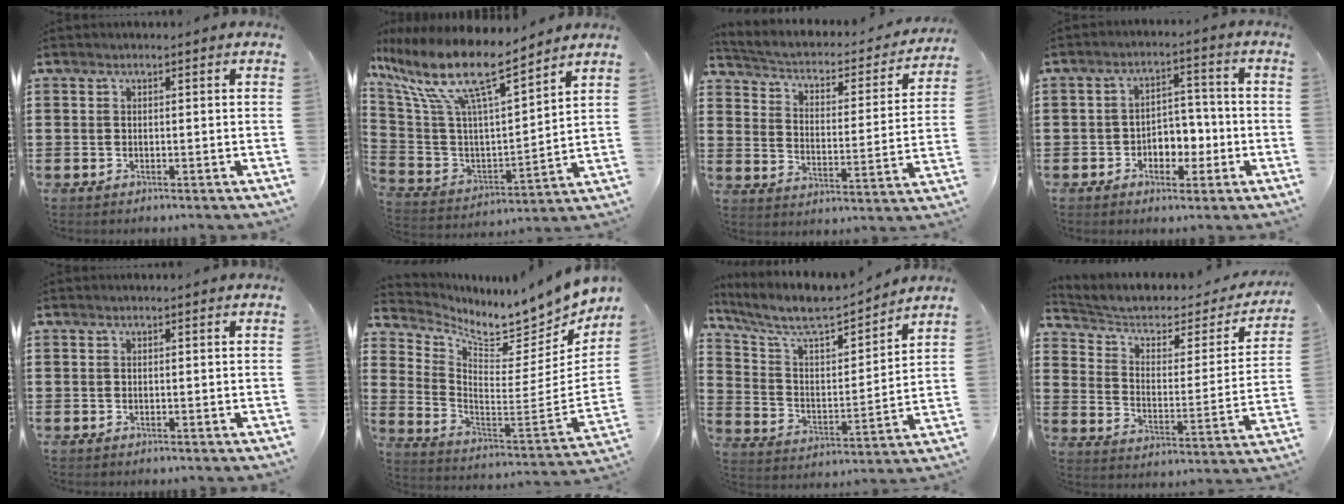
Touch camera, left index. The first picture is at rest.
{"total": 13.7, "force": [9.5, 2.7, 9.5], "torque": [-0.225, -0.059, 0.158]}
{"total": 2.3, "force": [1.6, 1.1, 1.4], "torque": [-0.041, -0.023, 0.015]}
{"total": 4.5, "force": [-1.6, 3.5, 2.3], "torque": [-0.043, 0.007, -0.036]}
{"total": 0.0}
{"total": 7.1, "force": [6.7, 1.1, 2.2], "torque": [-0.068, -0.075, 0.107]}
{"total": 8.3, "force": [7.3, 1.5, 3.6], "torque": [-0.103, -0.047, 0.122]}
{"total": 4.3, "force": [3.1, 2.0, 2.1], "torque": [-0.061, -0.023, 0.047]}